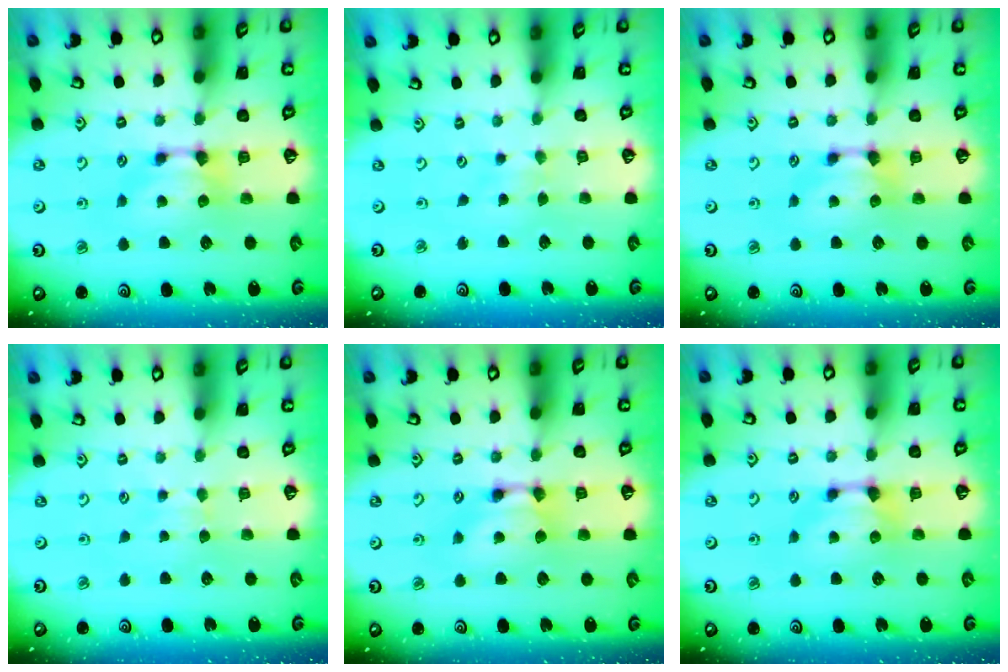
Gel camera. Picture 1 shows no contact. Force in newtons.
{"total": 2.6, "press": 2.6, "slide": 0.0}
{"total": 0.0}
{"total": 2.1, "press": 2.1, "slide": 0.4}
{"total": 1.7, "press": 1.7, "slide": 0.1}
{"total": 1.2, "press": 0.9, "slide": 0.9}